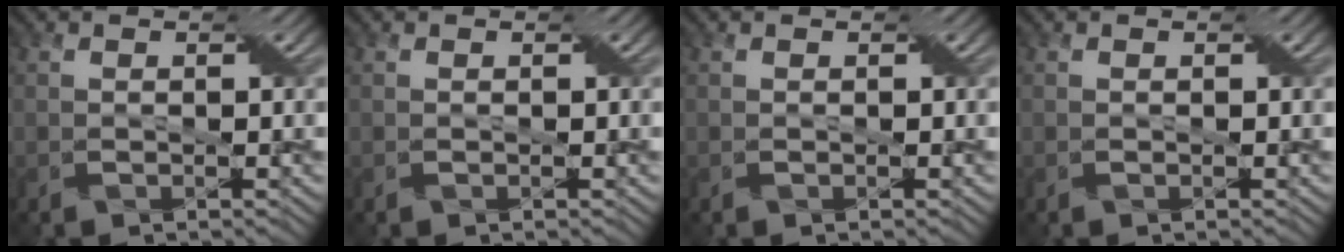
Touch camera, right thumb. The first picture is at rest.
{"total": 0.0}
{"total": 0.0}
{"total": 0.0}